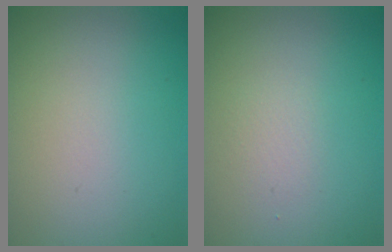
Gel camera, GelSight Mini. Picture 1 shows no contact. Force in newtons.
{"total": 0.9, "press": 0.9, "slide": 0.0}